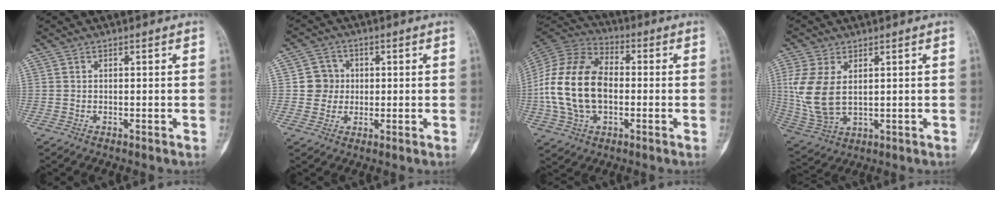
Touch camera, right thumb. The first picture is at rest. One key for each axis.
{"total": 4.8, "fx": 0.3, "fy": 4.8, "fz": 0.8, "tx": 0.020, "ty": 0.009, "tz": -0.001}
{"total": 19.1, "fx": -1.6, "fy": 12.6, "fz": 14.3, "tx": -0.274, "ty": 0.023, "tz": -0.030}
{"total": 10.7, "fx": 1.9, "fy": 6.3, "fz": 8.5, "tx": -0.193, "ty": -0.009, "tz": 0.051}